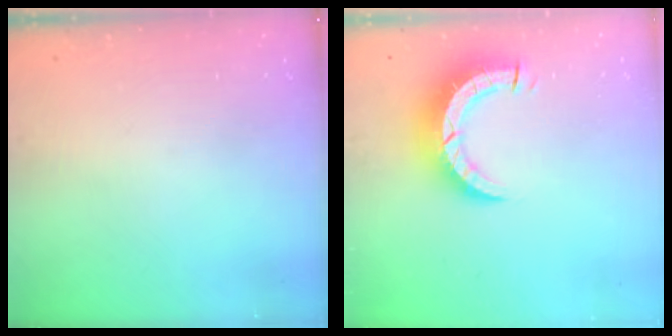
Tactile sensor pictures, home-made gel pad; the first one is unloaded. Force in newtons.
{"total": 9.0, "press": 9.0, "slide": 0.9}